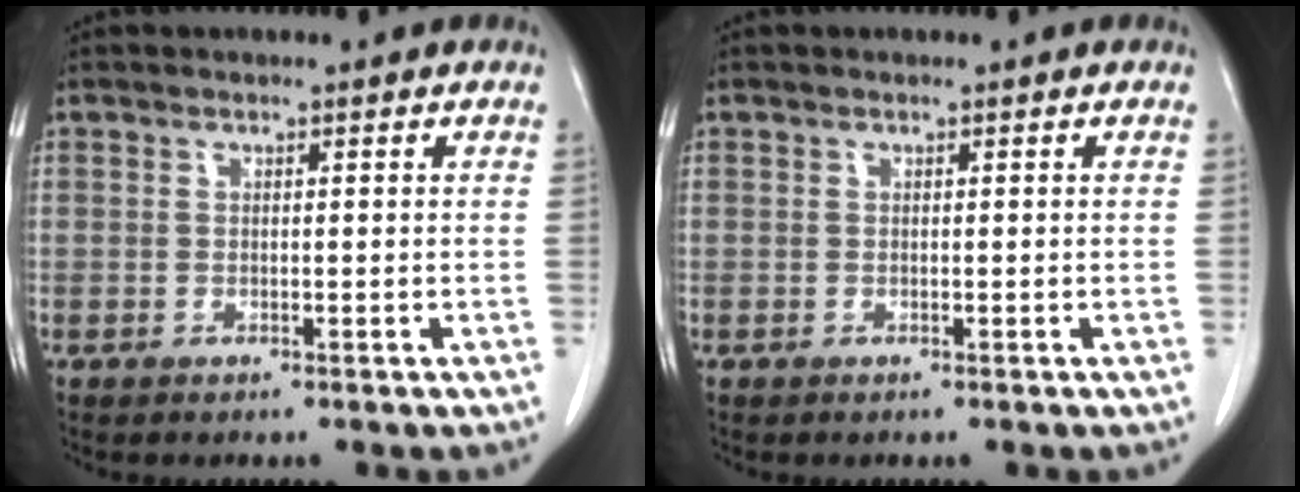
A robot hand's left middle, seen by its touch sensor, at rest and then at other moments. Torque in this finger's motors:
{"motor_torque": [-0.05, 0.05, 0.06, 0.00]}